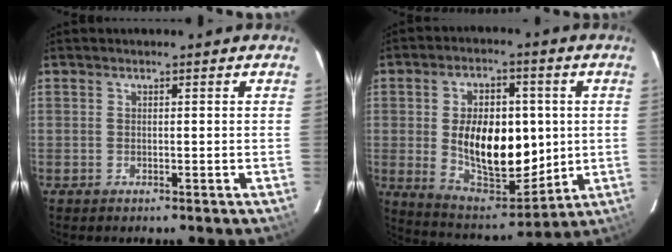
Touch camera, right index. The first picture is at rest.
{"total": 17.6, "force": [0.4, 10.1, 14.3], "torque": [-0.252, -0.002, 0.027]}